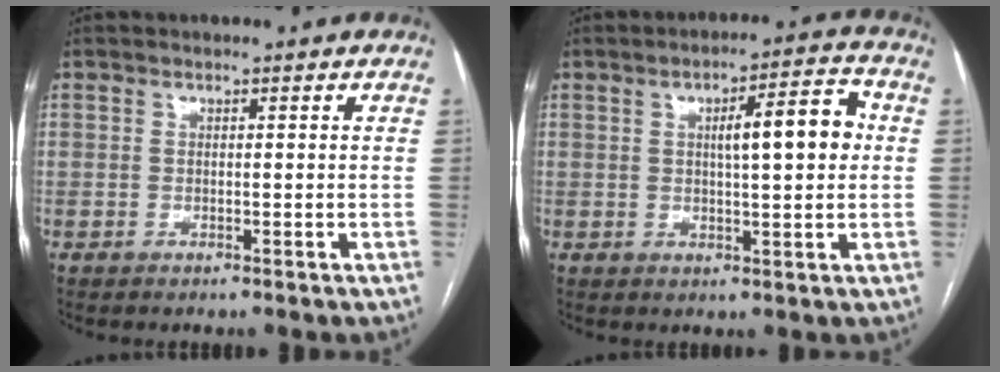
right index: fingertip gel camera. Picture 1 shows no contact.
{"total": 8.5, "force": [1.3, 1.6, 8.3], "torque": [-0.121, 0.021, 0.020]}